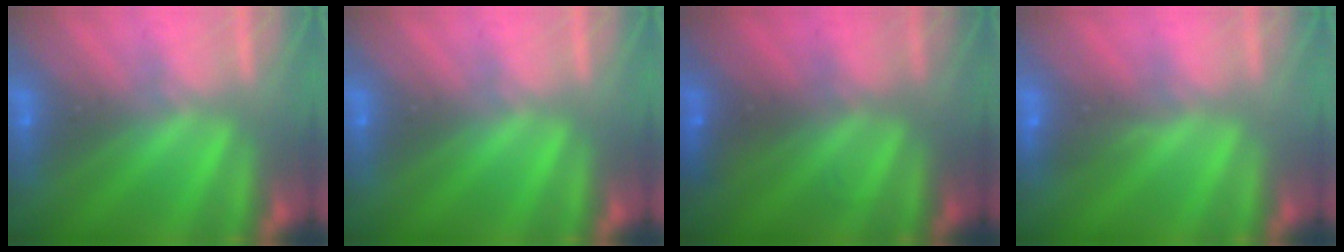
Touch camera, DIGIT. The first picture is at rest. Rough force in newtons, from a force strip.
{"total": 0.0}
{"total": 1.7}
{"total": 2.9}